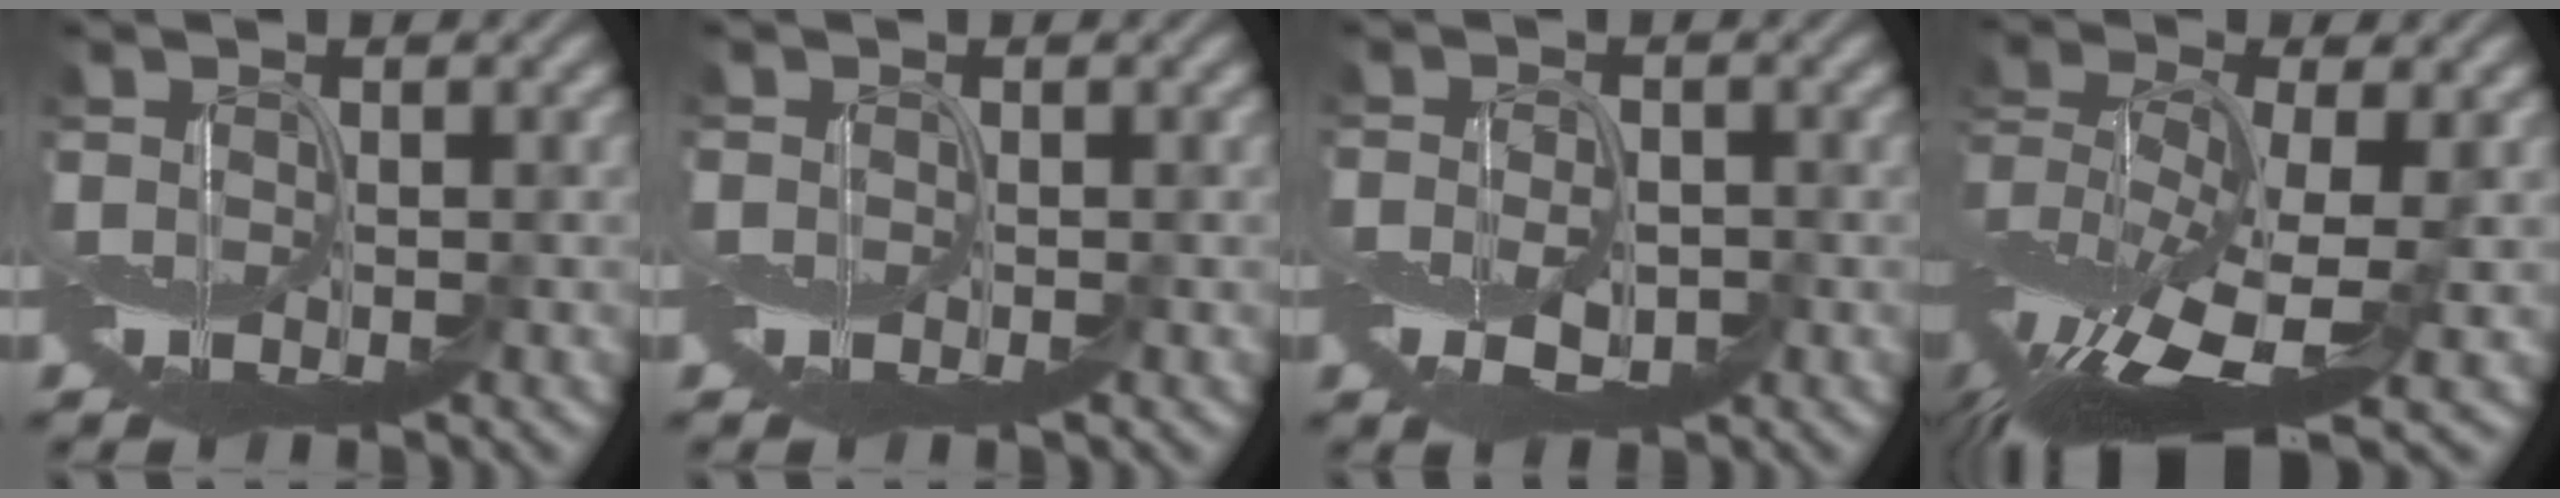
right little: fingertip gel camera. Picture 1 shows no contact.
{"total": 0.8, "force": [-0.3, 0.7, 0.3], "torque": [-0.004, -0.004, -0.004]}
{"total": 2.7, "force": [-1.1, 1.6, 1.9], "torque": [-0.042, -0.005, -0.019]}
{"total": 13.0, "force": [-4.4, 4.4, 11.4], "torque": [-0.246, 0.001, -0.072]}